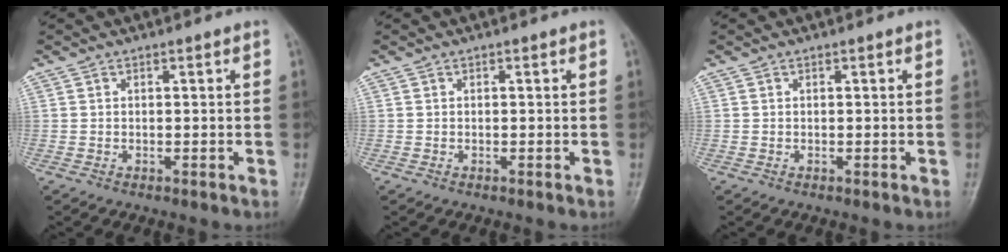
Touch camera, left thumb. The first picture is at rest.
{"total": 0.0}
{"total": 0.0}